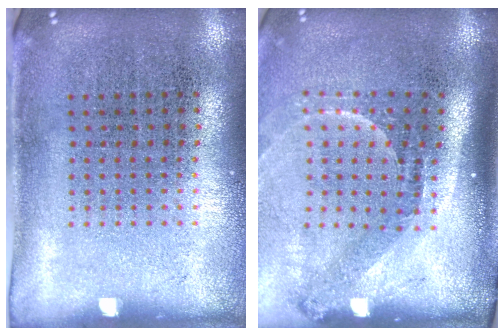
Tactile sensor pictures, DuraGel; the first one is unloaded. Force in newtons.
{"total": 2.2, "press": 1.6, "slide": 1.6}